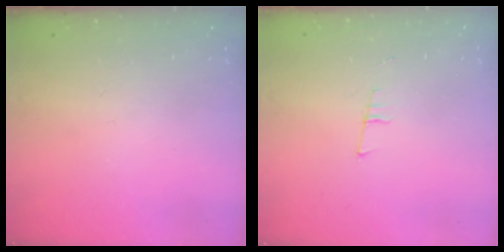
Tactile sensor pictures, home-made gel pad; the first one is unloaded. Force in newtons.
{"total": 6.6, "press": 5.9, "slide": 2.9}